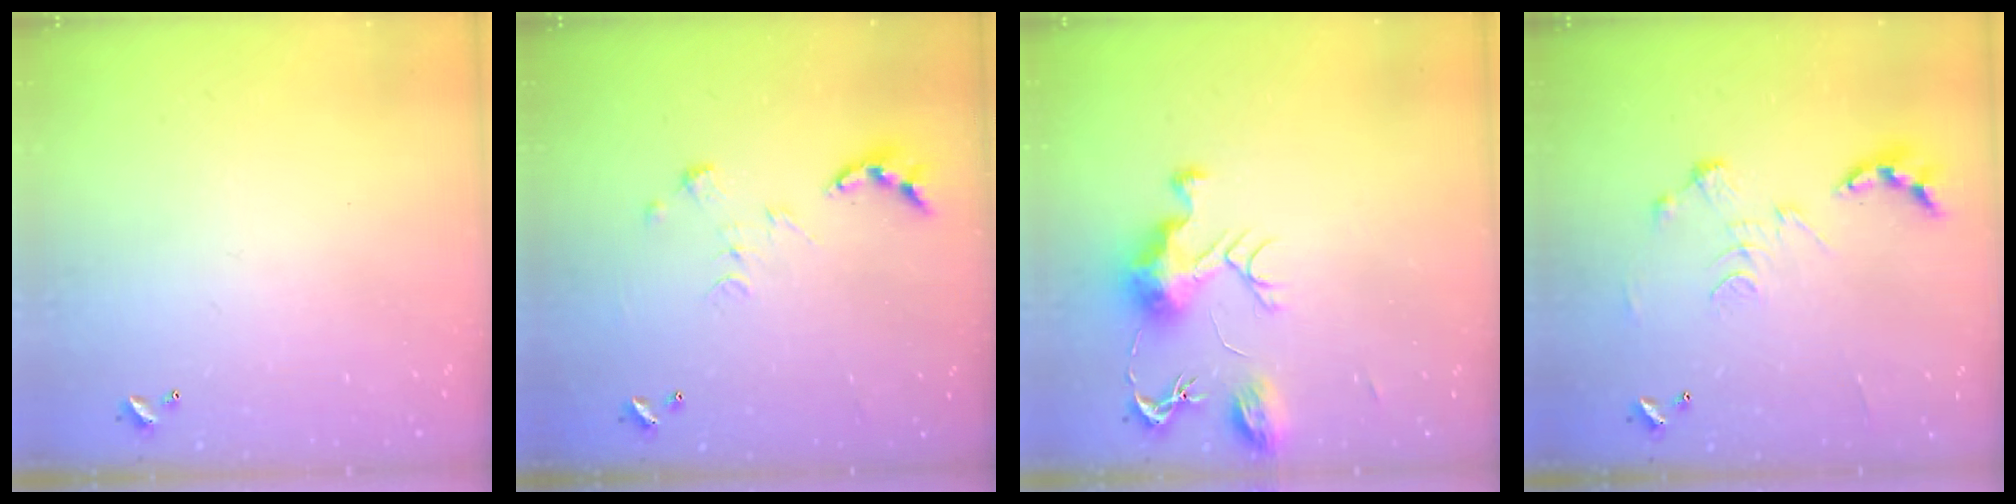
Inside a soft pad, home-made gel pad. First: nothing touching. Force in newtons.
{"total": 0.0}
{"total": 9.4, "press": 9.4, "slide": 0.3}
{"total": 0.0}